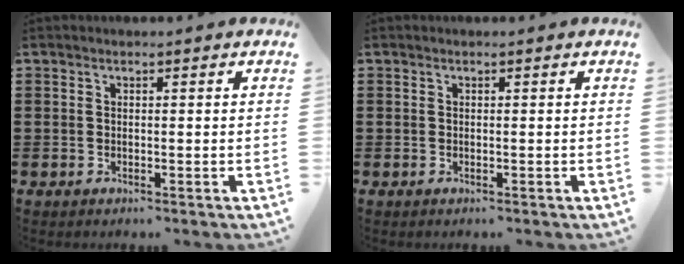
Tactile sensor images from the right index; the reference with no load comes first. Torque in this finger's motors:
{"motor_torque": [0.00, 0.00, 0.00, 0.00]}